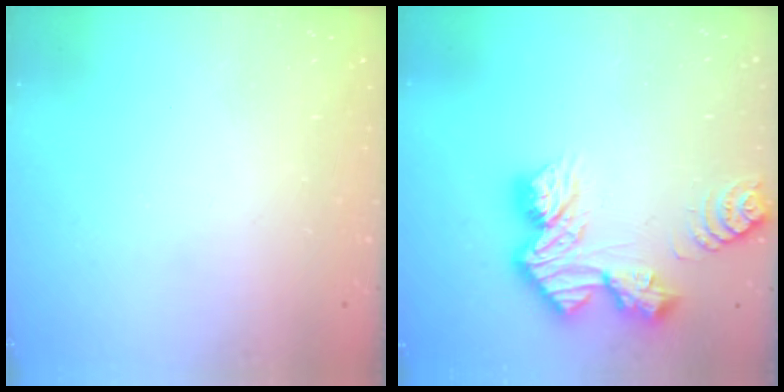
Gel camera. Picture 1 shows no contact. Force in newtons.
{"total": 12.8, "press": 12.7, "slide": 1.1}